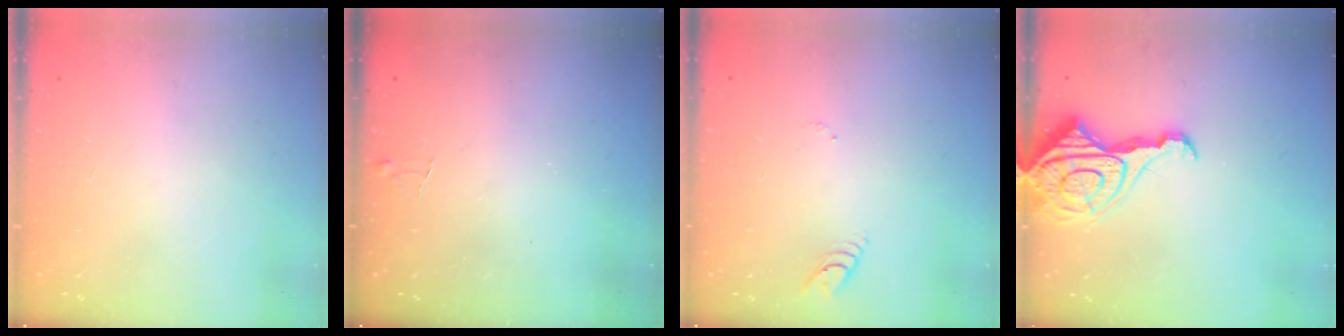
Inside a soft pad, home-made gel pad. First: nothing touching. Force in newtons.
{"total": 3.5, "press": 3.4, "slide": 0.3}
{"total": 2.9, "press": 2.8, "slide": 0.4}
{"total": 15.0, "press": 14.9, "slide": 1.7}